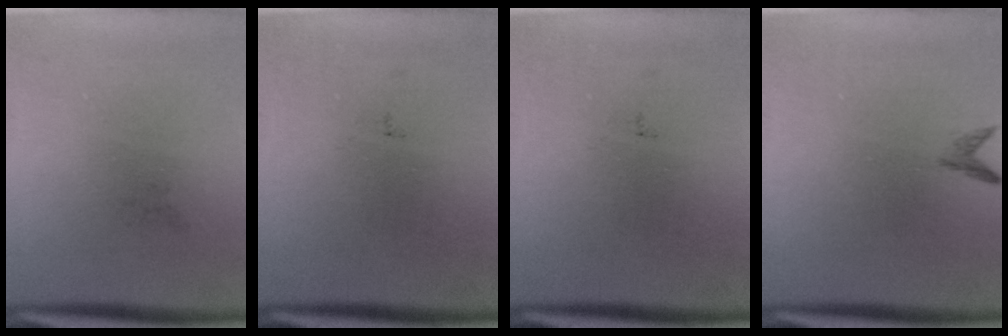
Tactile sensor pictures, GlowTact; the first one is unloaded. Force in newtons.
{"total": 0.0}
{"total": 0.0}
{"total": 0.8}